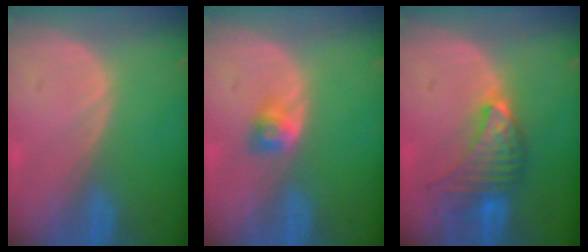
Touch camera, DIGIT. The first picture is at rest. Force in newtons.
{"total": 2.7, "press": 2.4, "slide": 1.3}
{"total": 7.0, "press": 7.0, "slide": 0.6}